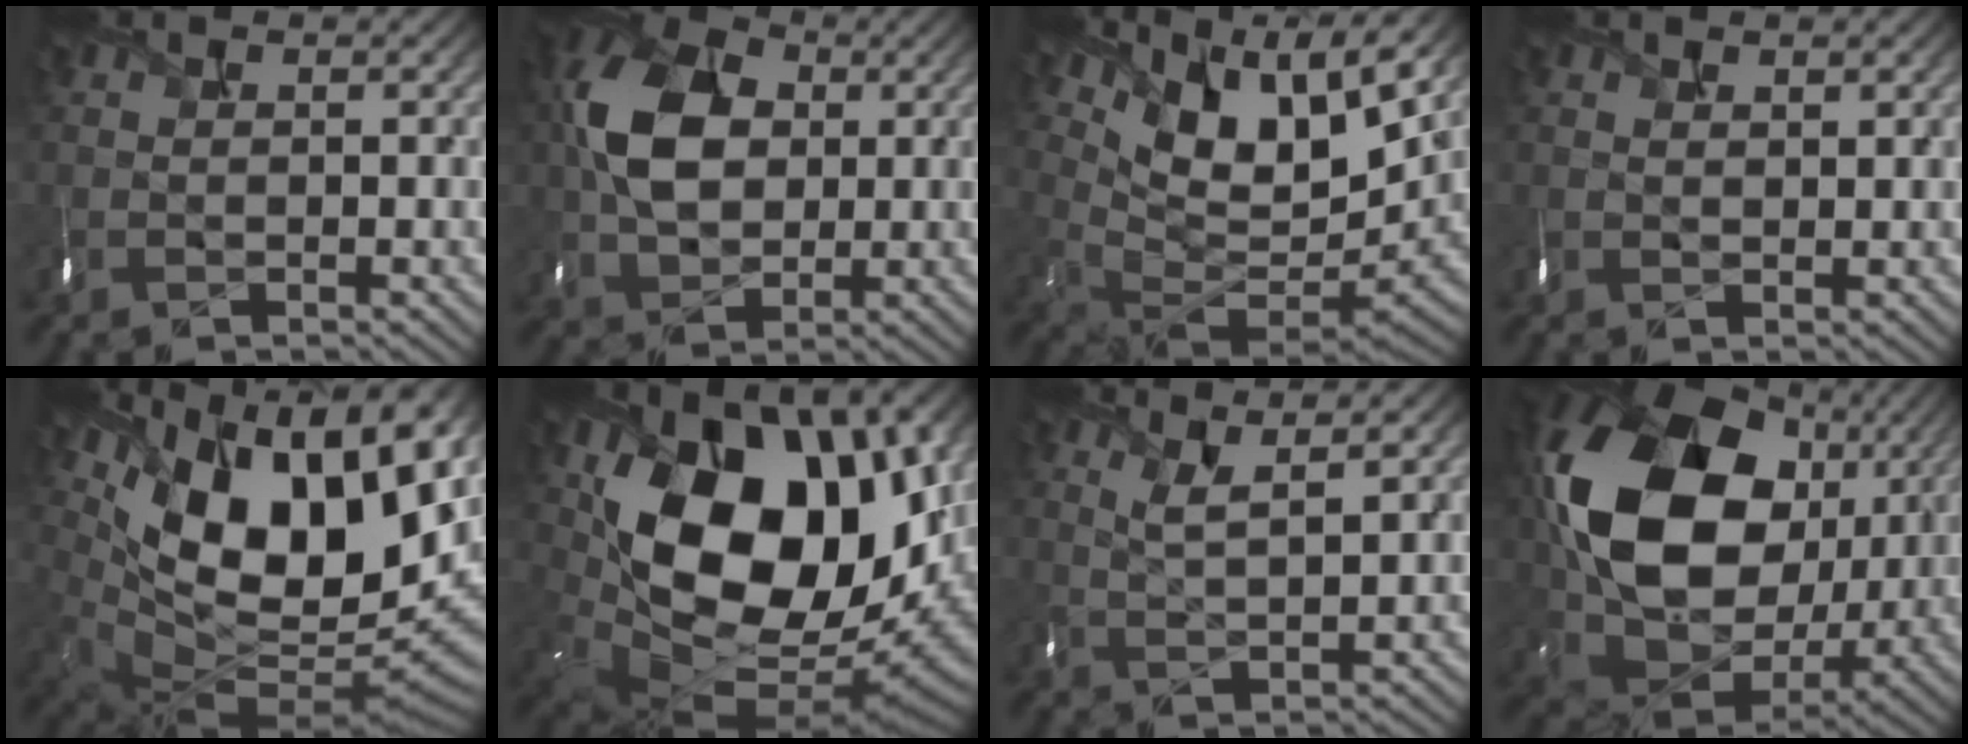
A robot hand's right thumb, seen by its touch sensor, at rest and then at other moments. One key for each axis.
{"total": 9.8, "fx": 1.3, "fy": 7.2, "fz": 6.5, "tx": -0.160, "ty": 0.004, "tz": 0.018}
{"total": 15.1, "fx": 8.6, "fy": 6.8, "fz": 10.3, "tx": -0.216, "ty": 0.010, "tz": 0.157}
{"total": 0.9, "fx": 0.8, "fy": 0.3, "fz": 0.4, "tx": -0.008, "ty": -0.005, "tz": 0.020}
{"total": 20.1, "fx": 6.1, "fy": 11.4, "fz": 15.3, "tx": -0.248, "ty": 0.006, "tz": 0.135}
{"total": 19.4, "fx": 4.3, "fy": 12.6, "fz": 14.1, "tx": -0.265, "ty": -0.041, "tz": 0.102}
{"total": 4.5, "fx": 3.0, "fy": 0.9, "fz": 3.2, "tx": -0.067, "ty": -0.009, "tz": 0.067}
{"total": 19.3, "fx": 4.7, "fy": 14.4, "fz": 12.0, "tx": -0.279, "ty": -0.011, "tz": 0.102}